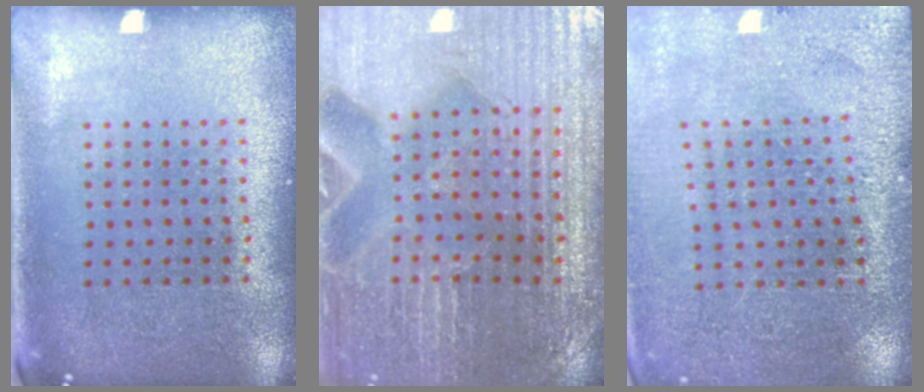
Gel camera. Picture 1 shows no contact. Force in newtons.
{"total": 3.5, "press": 3.4, "slide": 0.3}
{"total": 2.8, "press": 2.8, "slide": 0.1}